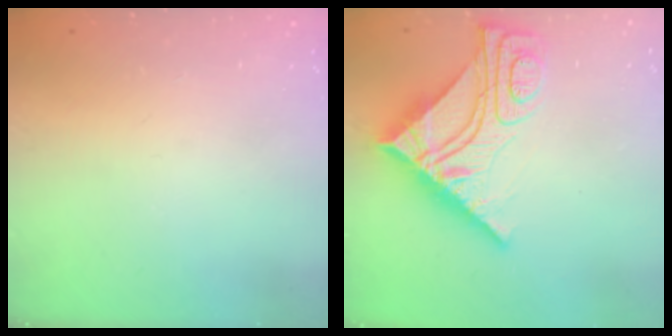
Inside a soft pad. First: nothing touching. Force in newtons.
{"total": 15.8, "press": 15.7, "slide": 1.6}